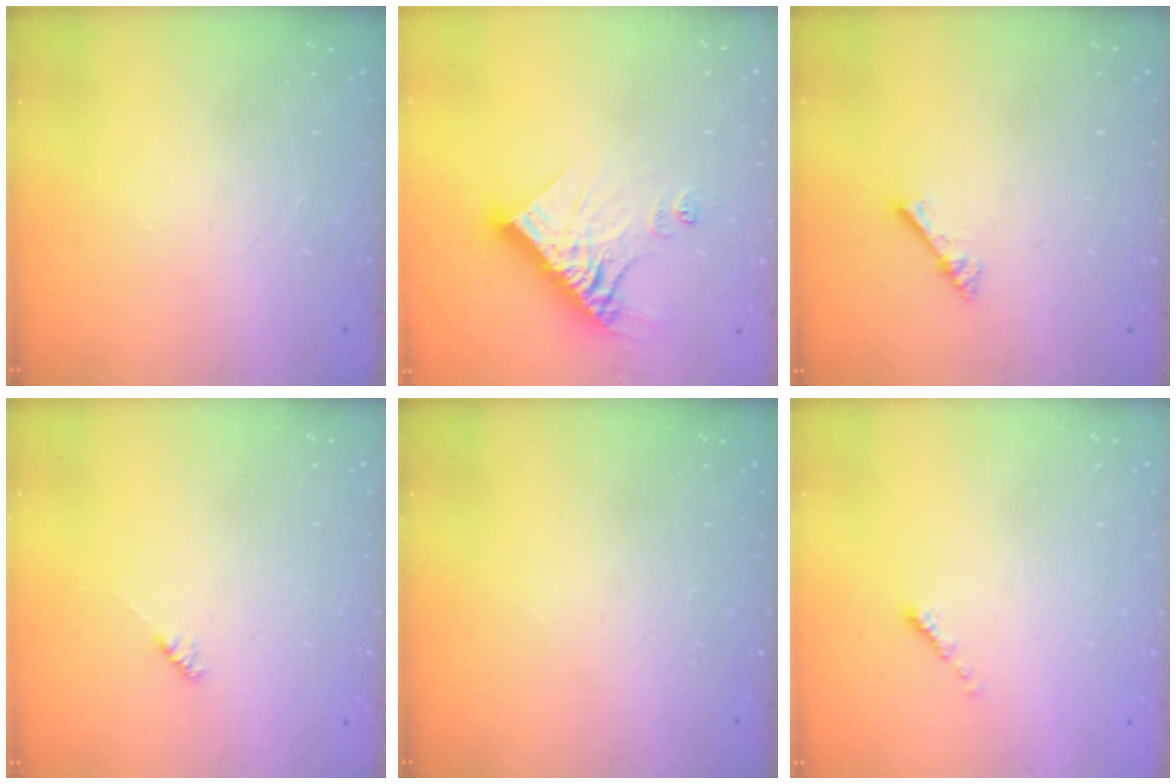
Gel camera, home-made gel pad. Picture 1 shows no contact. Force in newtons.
{"total": 14.4, "press": 14.3, "slide": 1.5}
{"total": 2.7, "press": 2.7, "slide": 0.2}
{"total": 2.1, "press": 2.0, "slide": 0.5}
{"total": 0.0}
{"total": 0.6, "press": 0.5, "slide": 0.2}